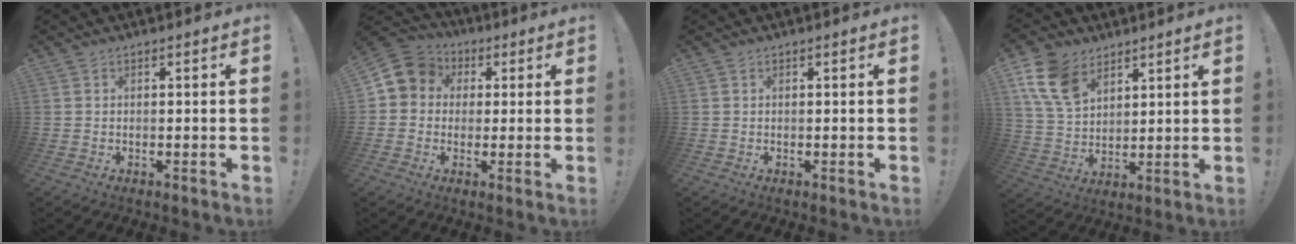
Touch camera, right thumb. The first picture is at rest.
{"total": 8.9, "force": [1.9, 8.1, 3.3], "torque": [-0.050, 0.003, 0.038]}
{"total": 0.0}
{"total": 13.2, "force": [7.6, 8.3, 6.8], "torque": [-0.132, -0.026, 0.153]}